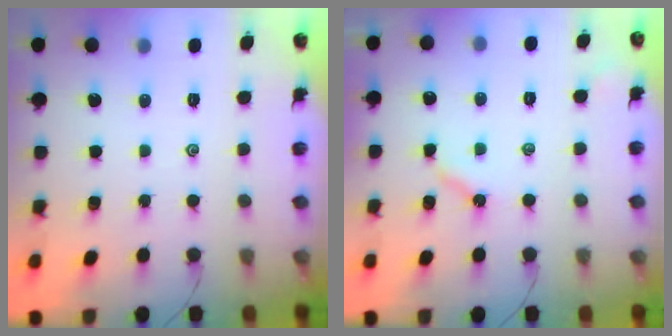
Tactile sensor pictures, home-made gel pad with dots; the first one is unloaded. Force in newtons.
{"total": 5.3, "press": 5.2, "slide": 0.7}